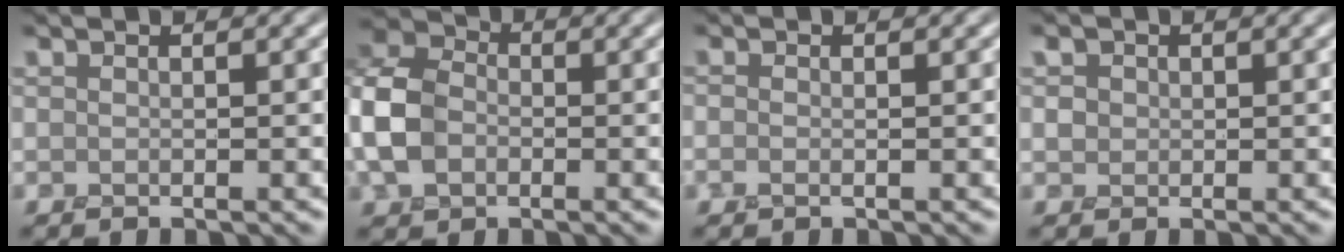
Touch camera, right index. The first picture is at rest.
{"total": 6.0, "force": [-1.4, 4.6, 3.6], "torque": [-0.097, 0.005, -0.043]}
{"total": 0.0}
{"total": 1.8, "force": [0.7, 1.5, 0.7], "torque": [-0.016, 0.008, 0.014]}